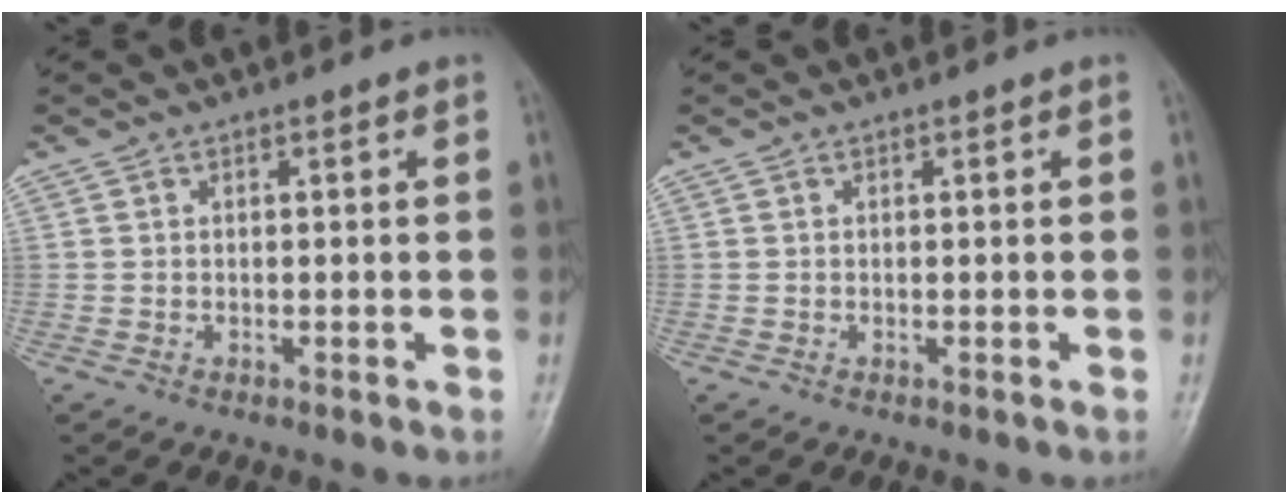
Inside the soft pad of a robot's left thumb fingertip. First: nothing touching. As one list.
[{"total": 0.0}]